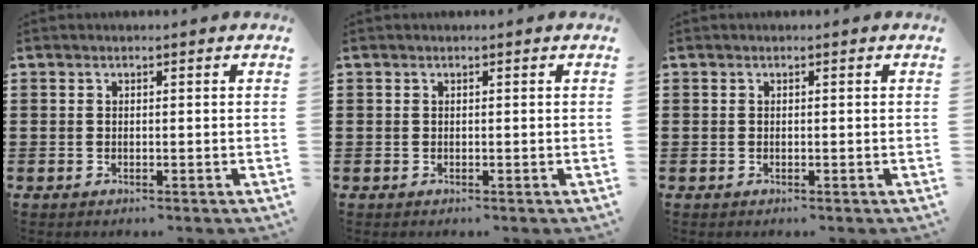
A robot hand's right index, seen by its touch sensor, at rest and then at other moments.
{"total": 0.0}
{"total": 0.0}